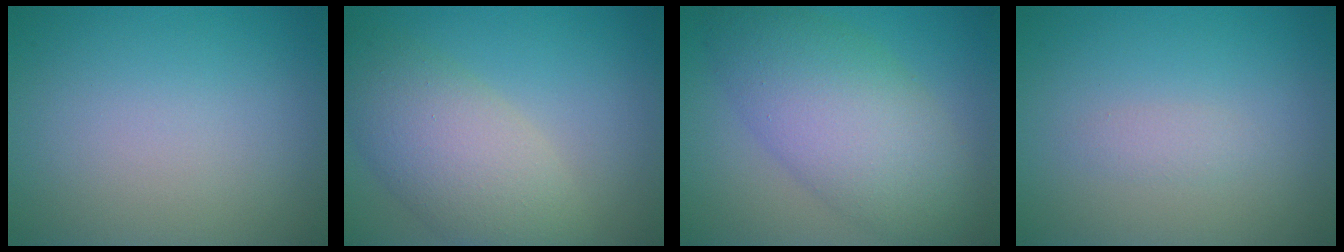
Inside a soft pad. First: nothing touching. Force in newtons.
{"total": 6.5, "press": 6.5, "slide": 0.3}
{"total": 8.3, "press": 8.3, "slide": 0.3}
{"total": 0.9, "press": 0.9, "slide": 0.0}